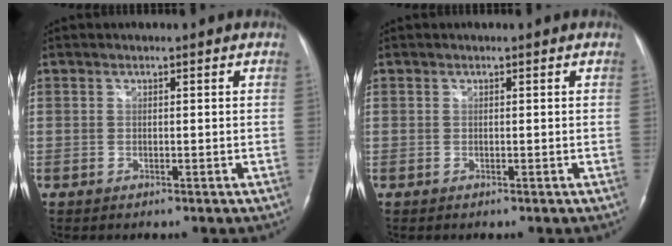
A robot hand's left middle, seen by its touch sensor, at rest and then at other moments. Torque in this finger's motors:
{"motor_torque": [0.07, 0.02, 0.09, 0.01]}